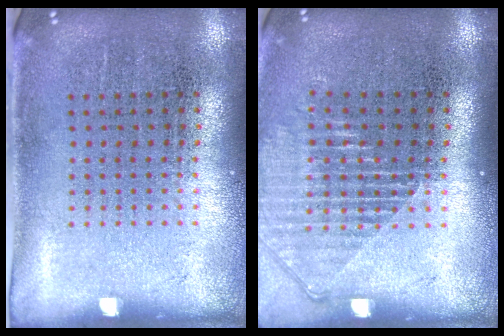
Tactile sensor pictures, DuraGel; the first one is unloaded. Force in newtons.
{"total": 1.3, "press": 1.2, "slide": 0.5}